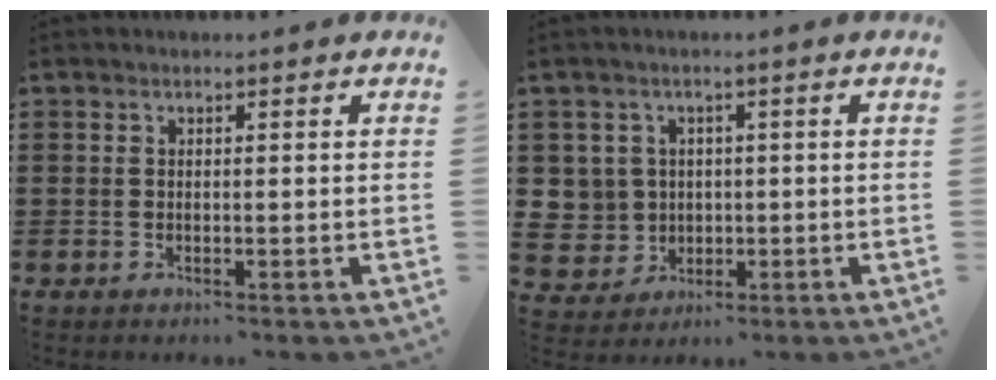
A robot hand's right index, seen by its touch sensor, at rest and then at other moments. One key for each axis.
{"total": 4.7, "fx": 0.2, "fy": 4.7, "fz": 0.6, "tx": -0.042, "ty": 0.010, "tz": 0.002}